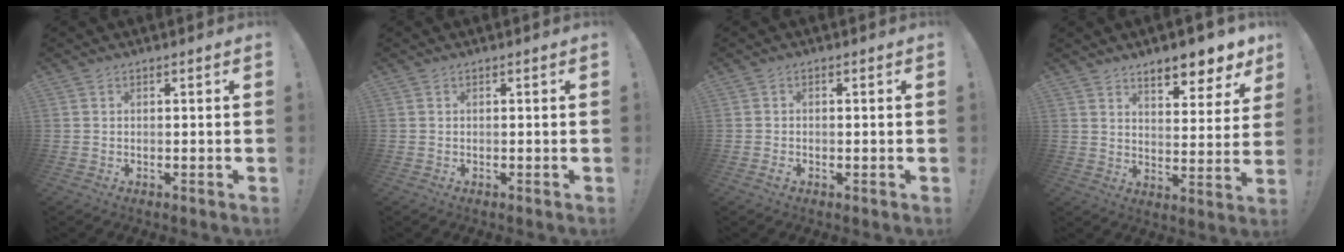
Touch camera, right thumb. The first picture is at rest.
{"total": 0.0}
{"total": 1.2, "force": [-0.7, 0.6, 0.8], "torque": [-0.004, 0.001, -0.014]}
{"total": 9.3, "force": [7.6, 2.6, 4.6], "torque": [-0.051, -0.066, 0.131]}